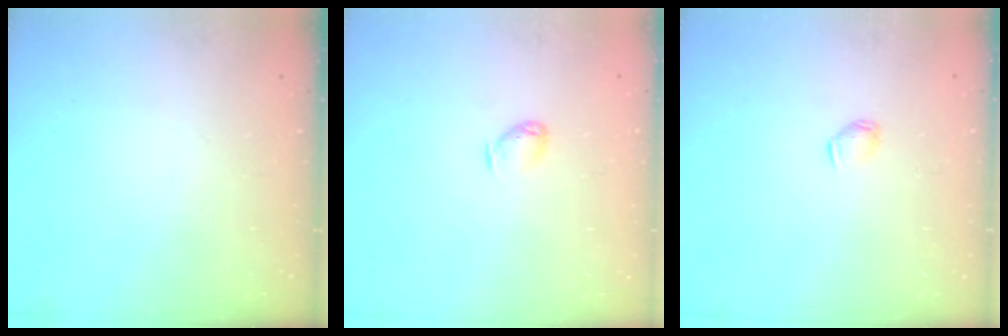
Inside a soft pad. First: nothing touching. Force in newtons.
{"total": 3.5, "press": 3.5, "slide": 0.6}
{"total": 2.8, "press": 2.7, "slide": 0.6}